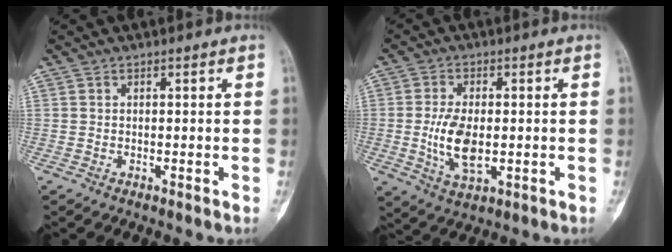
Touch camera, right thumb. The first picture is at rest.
{"total": 8.7, "force": [-0.8, 4.5, 7.4], "torque": [-0.137, -0.006, -0.009]}